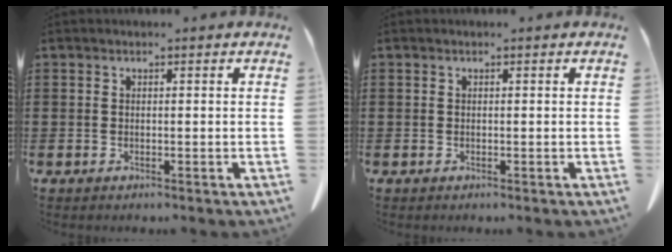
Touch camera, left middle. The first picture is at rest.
{"total": 0.0}